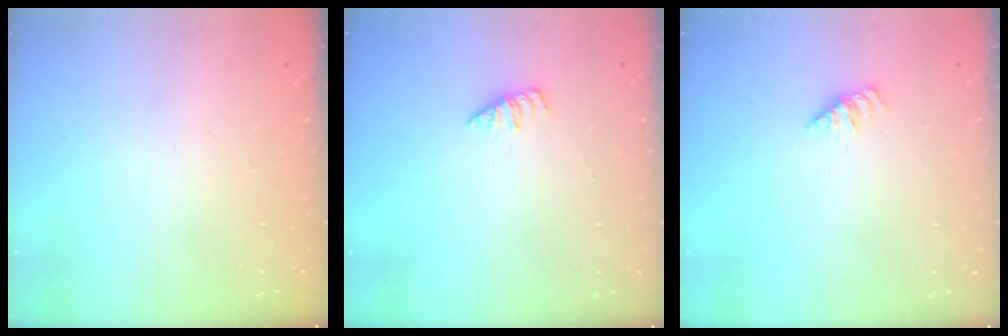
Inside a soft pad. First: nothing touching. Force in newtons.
{"total": 1.3, "press": 1.3, "slide": 0.2}
{"total": 1.4, "press": 1.4, "slide": 0.3}